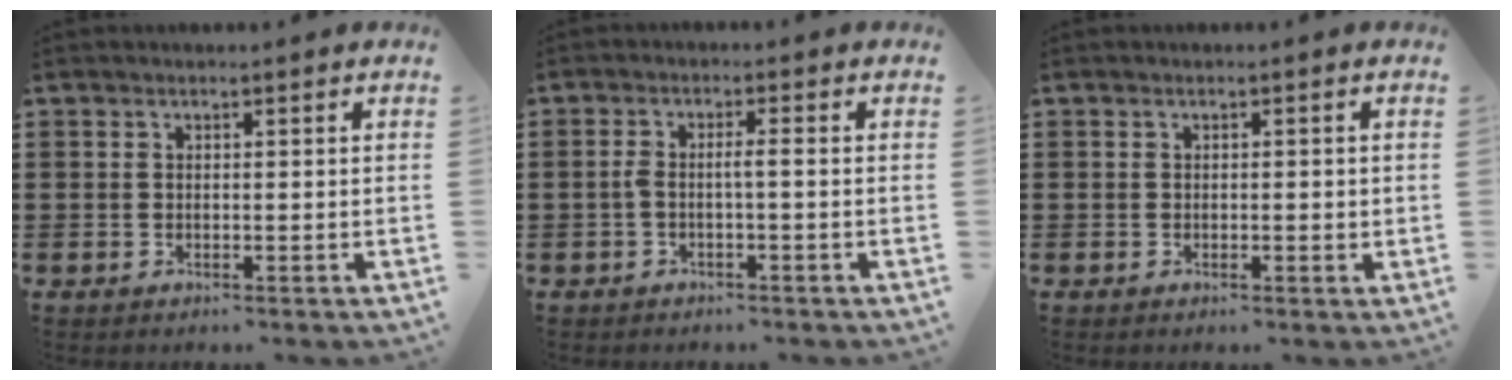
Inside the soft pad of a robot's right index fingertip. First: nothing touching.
{"total": 2.2, "force": [-0.6, 0.2, 2.2], "torque": [-0.050, -0.002, -0.015]}
{"total": 0.9, "force": [-0.1, 0.3, 0.9], "torque": [-0.017, 0.000, -0.003]}